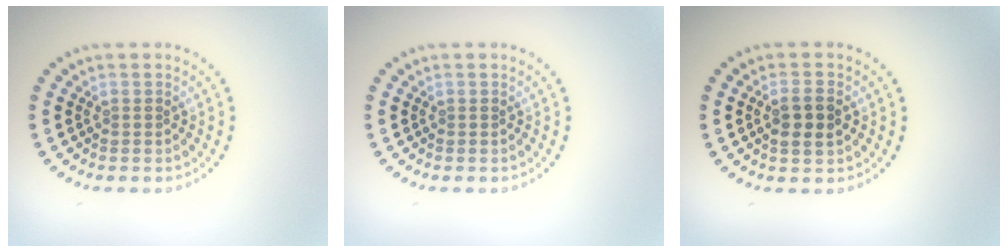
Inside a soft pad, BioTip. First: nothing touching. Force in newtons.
{"total": 0.0}
{"total": 2.6, "press": 2.5, "slide": 0.6}